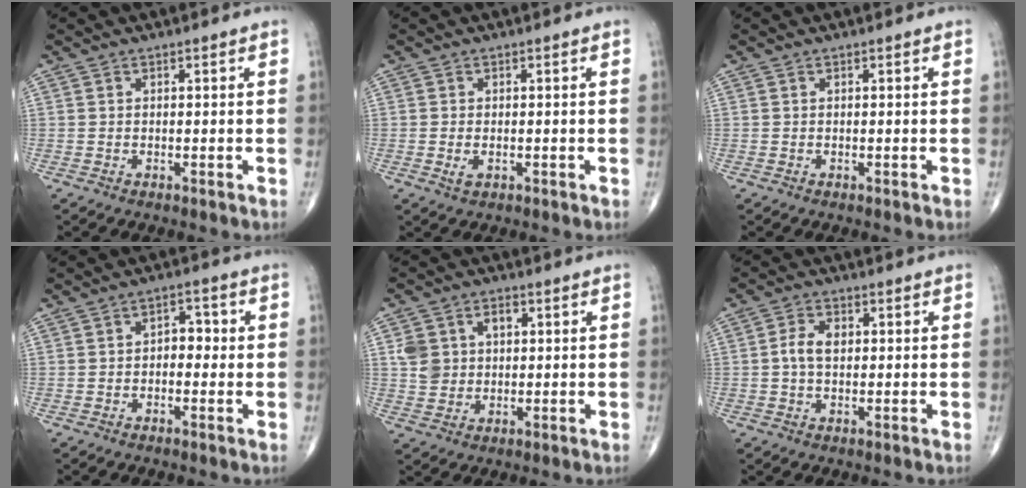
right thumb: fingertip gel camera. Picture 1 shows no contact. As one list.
[{"total": 1.7, "force": [-0.4, 1.0, 1.3], "torque": [-0.027, -0.003, -0.007]}, {"total": 0.0}, {"total": 3.8, "force": [-0.1, 2.5, 2.9], "torque": [-0.019, 0.014, -0.010]}, {"total": 7.3, "force": [1.8, 5.8, 4.0], "torque": [-0.049, 0.002, 0.037]}, {"total": 4.2, "force": [0.3, 2.7, 3.3], "torque": [-0.066, 0.009, 0.001]}]